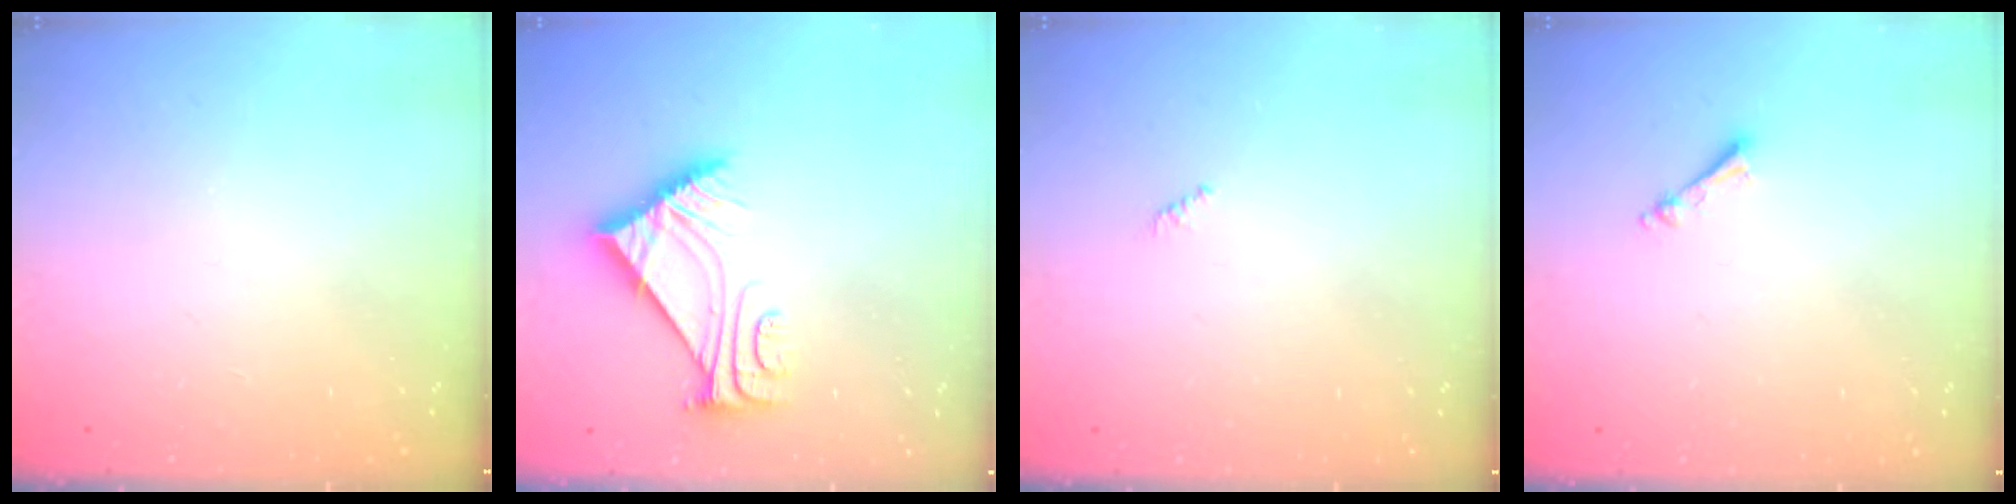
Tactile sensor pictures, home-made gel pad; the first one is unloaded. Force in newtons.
{"total": 9.8, "press": 9.7, "slide": 0.9}
{"total": 0.7, "press": 0.7, "slide": 0.3}
{"total": 2.5, "press": 2.5, "slide": 0.3}